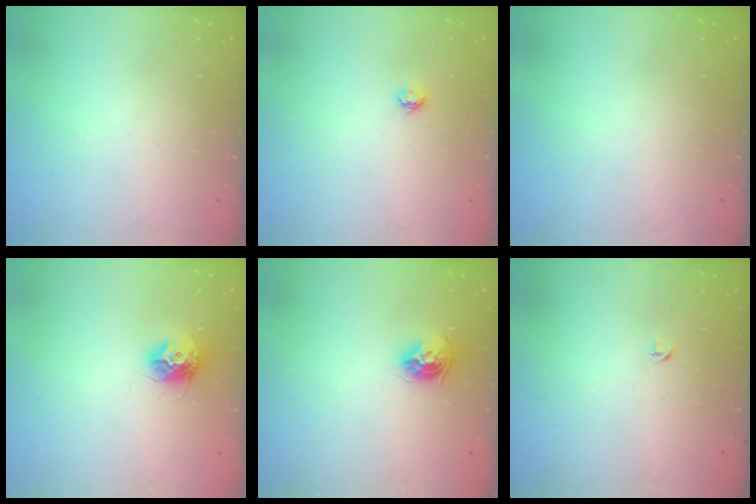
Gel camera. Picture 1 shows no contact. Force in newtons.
{"total": 3.8, "press": 3.8, "slide": 0.5}
{"total": 0.0}
{"total": 10.4, "press": 10.4, "slide": 0.5}
{"total": 8.9, "press": 8.8, "slide": 1.2}
{"total": 2.7, "press": 2.6, "slide": 0.6}